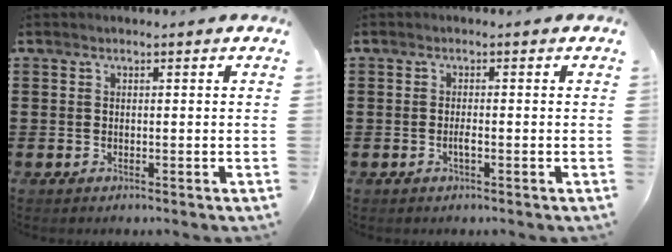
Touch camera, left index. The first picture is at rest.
{"total": 1.5, "force": [-0.5, 0.2, 1.4], "torque": [-0.026, -0.002, -0.009]}